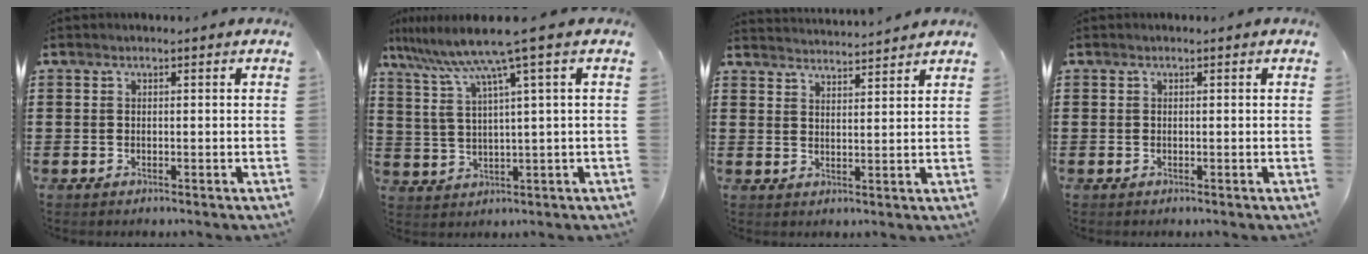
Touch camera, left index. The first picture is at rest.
{"total": 8.2, "force": [4.9, -0.6, 6.6], "torque": [-0.152, -0.028, 0.075]}
{"total": 3.0, "force": [2.9, -0.5, -0.3], "torque": [-0.004, -0.019, 0.053]}
{"total": 0.0}